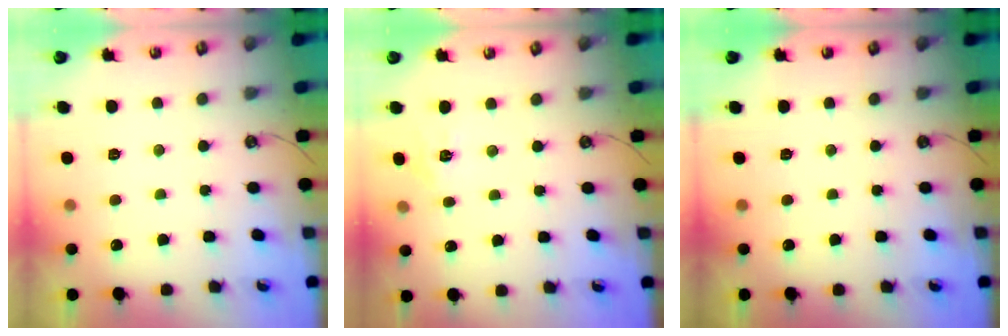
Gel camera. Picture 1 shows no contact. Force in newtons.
{"total": 5.0, "press": 5.0, "slide": 0.7}
{"total": 0.0}